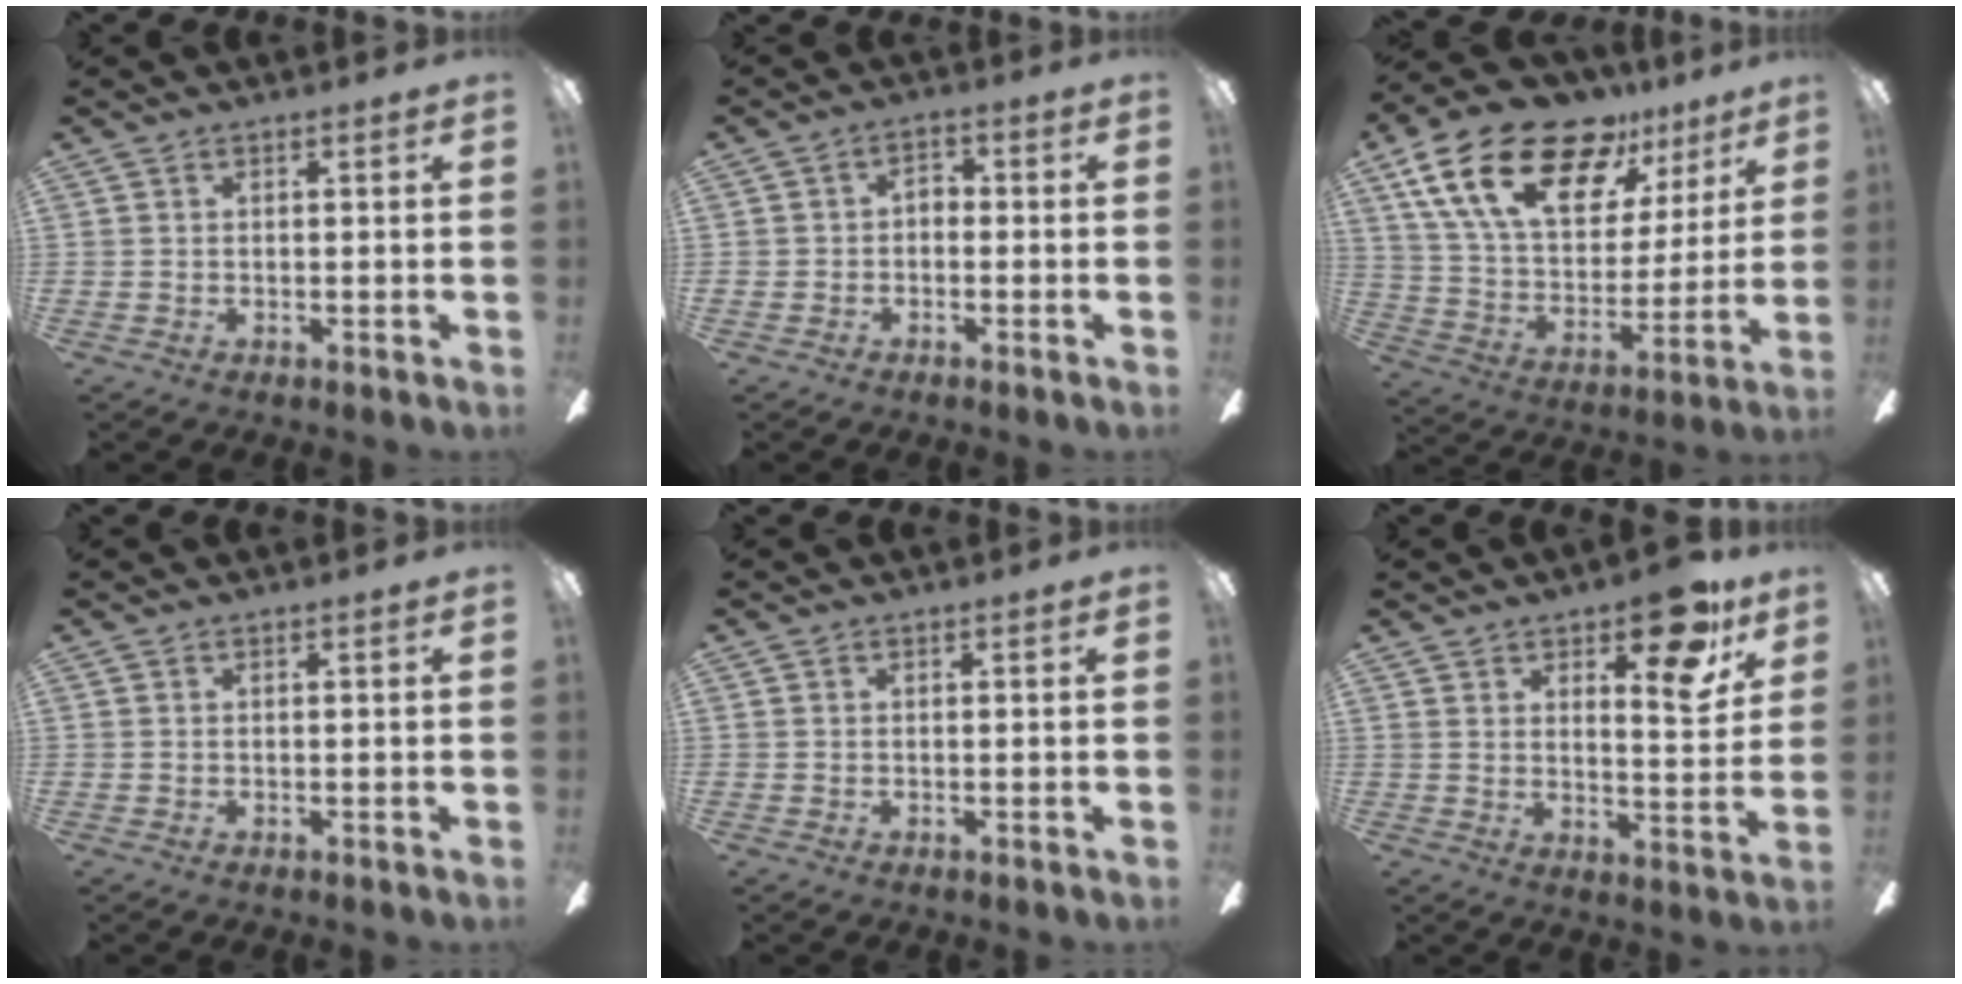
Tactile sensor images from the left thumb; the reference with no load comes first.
{"total": 3.0, "force": [-1.3, 2.2, 1.5], "torque": [-0.028, 0.012, -0.028]}
{"total": 23.9, "force": [14.1, 12.5, 14.6], "torque": [-0.257, -0.074, 0.250]}
{"total": 0.0}
{"total": 0.0}
{"total": 13.3, "force": [8.1, 5.5, 9.0], "torque": [-0.103, -0.043, 0.131]}